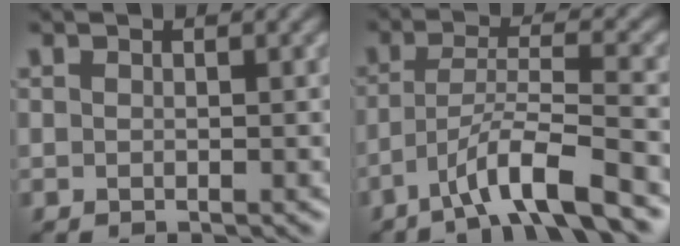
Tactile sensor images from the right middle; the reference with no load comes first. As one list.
[{"total": 5.9, "force": [-3.8, 0.7, 4.4], "torque": [-0.077, 0.009, -0.074]}]